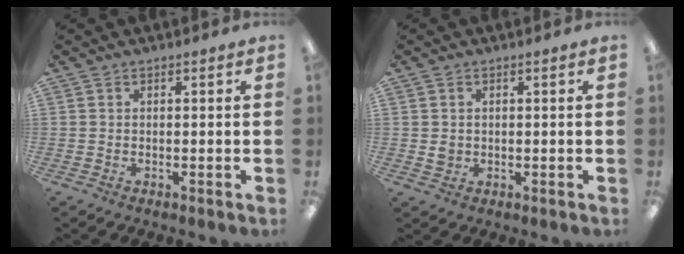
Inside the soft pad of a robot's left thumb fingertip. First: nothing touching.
{"total": 1.6, "force": [0.3, 1.5, 0.6], "torque": [-0.005, 0.001, 0.003]}